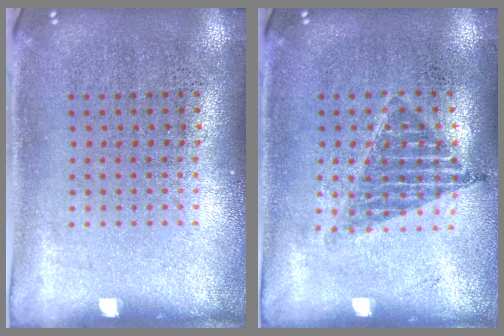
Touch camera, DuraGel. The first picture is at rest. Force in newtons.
{"total": 1.0, "press": 0.8, "slide": 0.5}